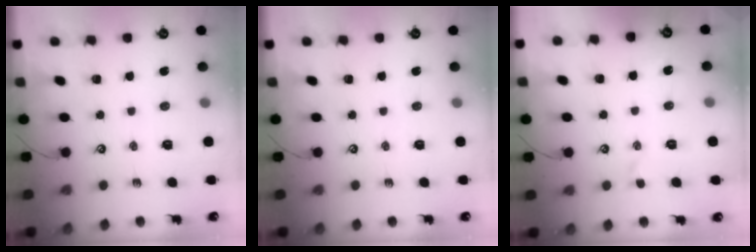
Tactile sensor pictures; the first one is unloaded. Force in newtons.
{"total": 0.0}
{"total": 1.8, "press": 1.7, "slide": 0.6}